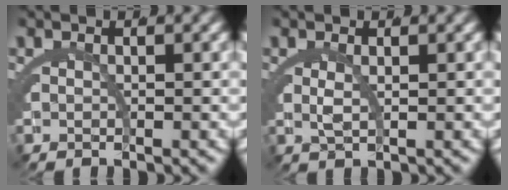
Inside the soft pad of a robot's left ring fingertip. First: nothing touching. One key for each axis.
{"total": 1.4, "fx": 0.5, "fy": -0.3, "fz": 1.3, "tx": -0.029, "ty": -0.009, "tz": 0.017}